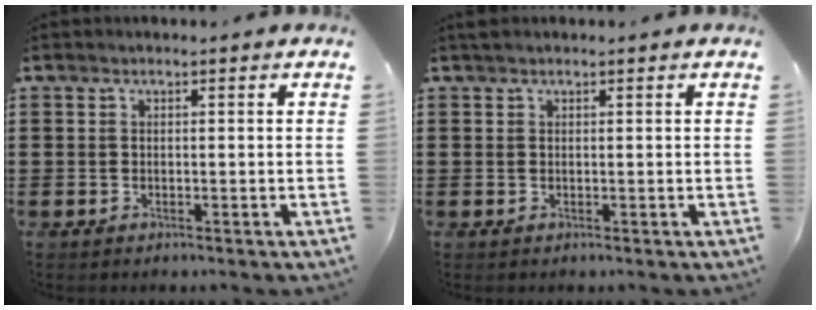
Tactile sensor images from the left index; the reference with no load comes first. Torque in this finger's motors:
{"motor_torque": [0.05, 0.07, -0.01, 0.03]}